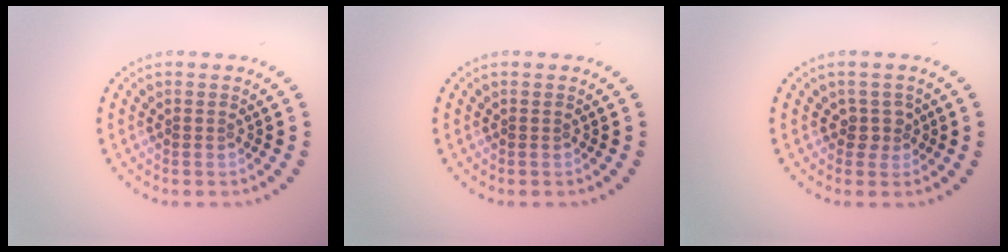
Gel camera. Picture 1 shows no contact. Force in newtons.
{"total": 0.0}
{"total": 1.6, "press": 1.2, "slide": 1.0}